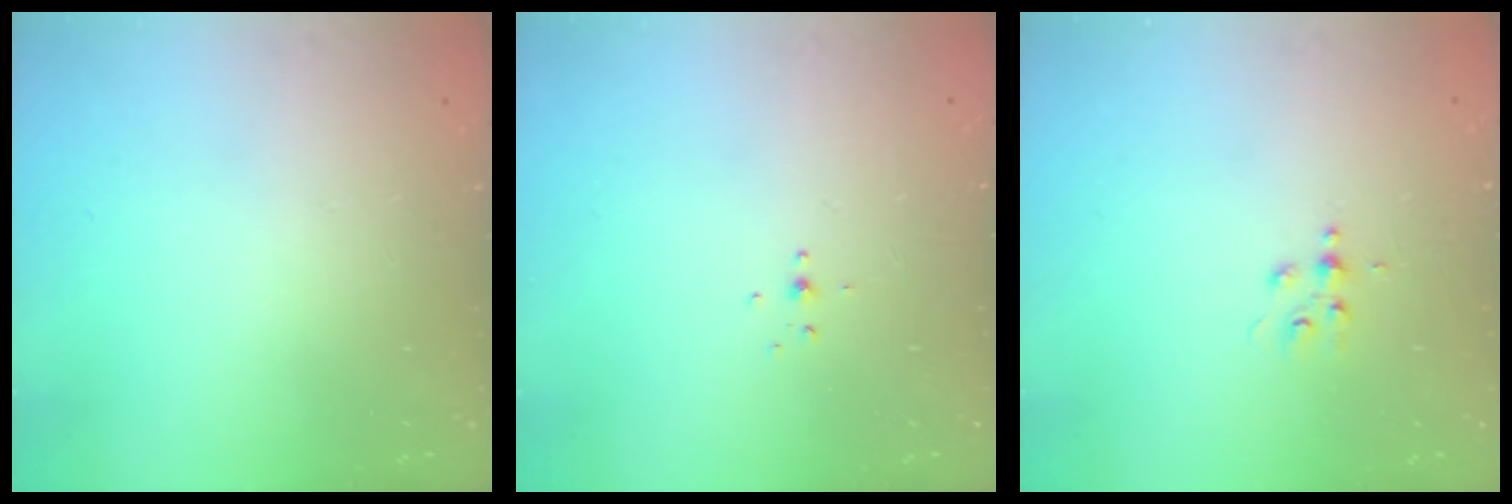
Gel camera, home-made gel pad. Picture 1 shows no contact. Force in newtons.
{"total": 2.4, "press": 2.3, "slide": 0.8}
{"total": 3.5, "press": 3.5, "slide": 0.4}